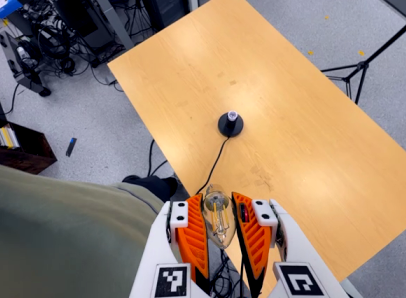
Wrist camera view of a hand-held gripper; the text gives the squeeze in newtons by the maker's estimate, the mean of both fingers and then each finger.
{"total": 21.9, "left": 24.6, "right": 19.2}